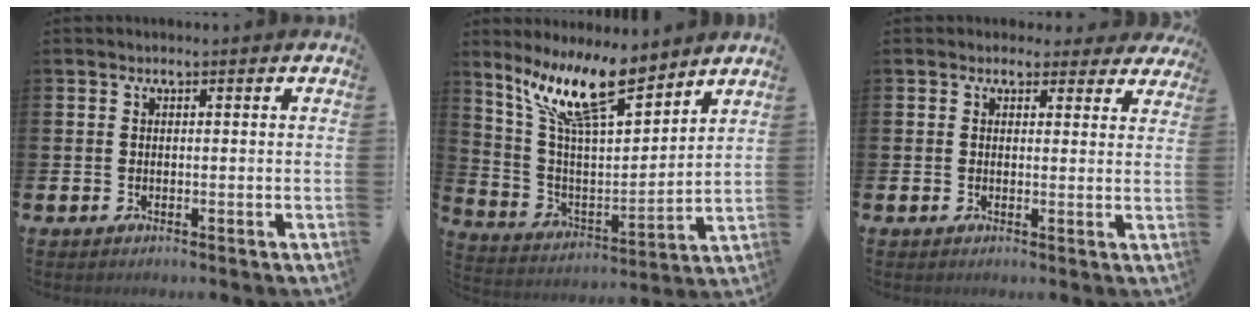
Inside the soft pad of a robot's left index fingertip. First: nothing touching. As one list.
[{"total": 12.9, "force": [9.8, 3.4, 7.7], "torque": [-0.170, -0.046, 0.173]}, {"total": 2.2, "force": [1.8, 1.3, 0.1], "torque": [0.006, -0.007, 0.027]}]